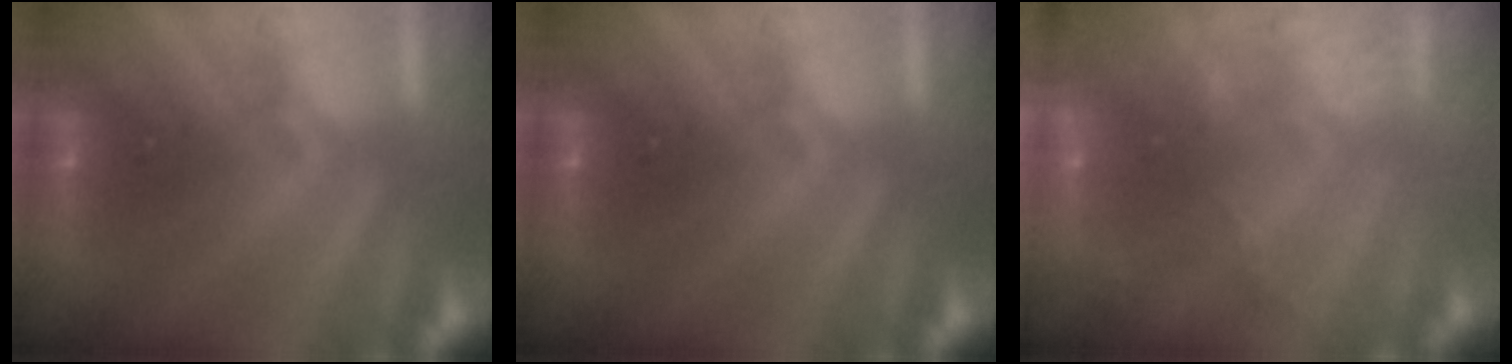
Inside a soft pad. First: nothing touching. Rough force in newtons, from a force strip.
{"total": 0.0}
{"total": 8.5}